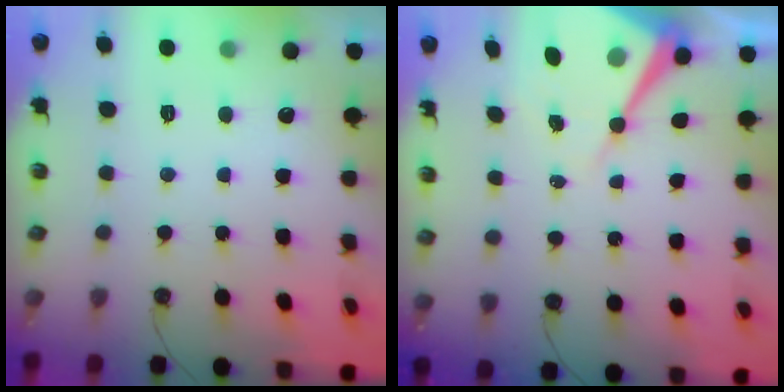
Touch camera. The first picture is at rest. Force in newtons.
{"total": 11.7, "press": 11.7, "slide": 0.9}